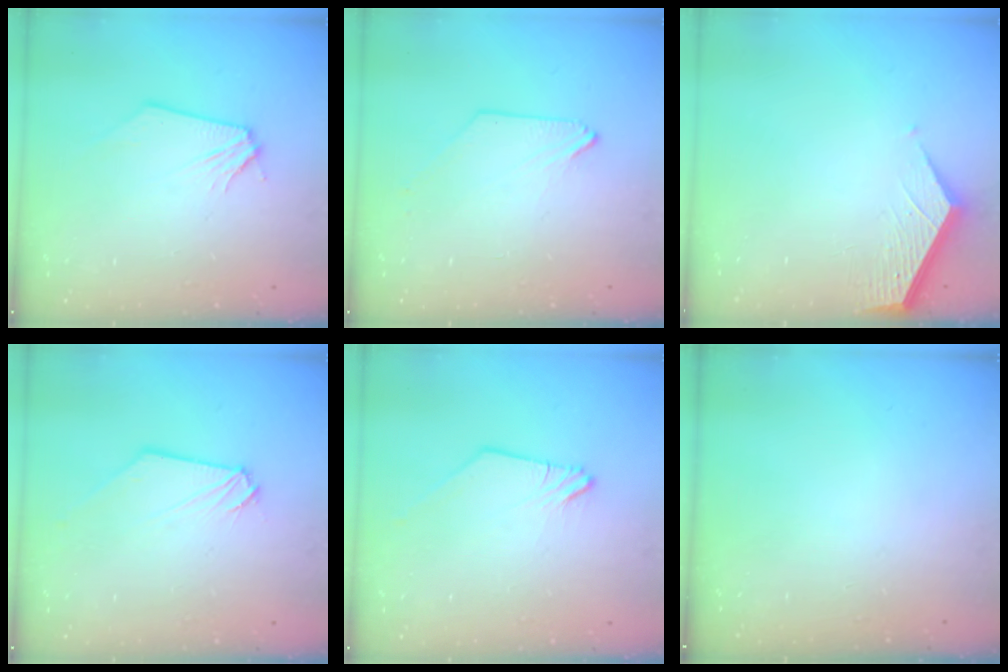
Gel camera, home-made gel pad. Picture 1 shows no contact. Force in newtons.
{"total": 0.7, "press": 0.7, "slide": 0.2}
{"total": 3.6, "press": 3.6, "slide": 0.4}
{"total": 0.9, "press": 0.9, "slide": 0.2}
{"total": 0.6, "press": 0.6, "slide": 0.2}
{"total": 0.0}